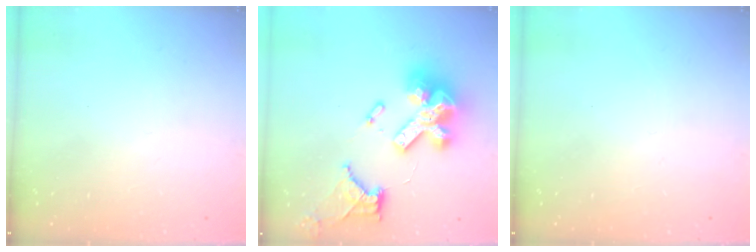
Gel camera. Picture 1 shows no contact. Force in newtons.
{"total": 19.6, "press": 18.8, "slide": 5.5}
{"total": 0.0}